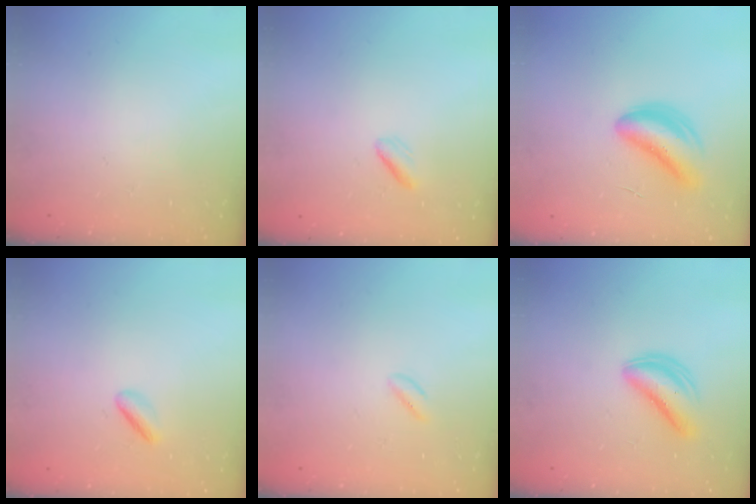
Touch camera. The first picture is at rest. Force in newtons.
{"total": 1.9, "press": 1.8, "slide": 0.6}
{"total": 5.3, "press": 4.7, "slide": 2.5}
{"total": 2.3, "press": 2.0, "slide": 1.1}
{"total": 0.8, "press": 0.4, "slide": 0.7}
{"total": 6.0, "press": 6.0, "slide": 0.2}